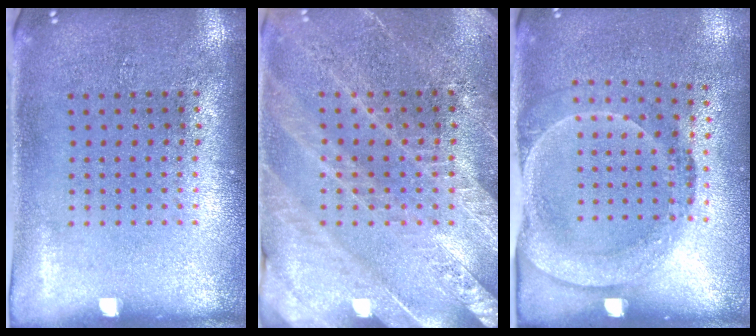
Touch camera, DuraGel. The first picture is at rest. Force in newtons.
{"total": 2.8, "press": 2.7, "slide": 0.7}
{"total": 1.6, "press": 1.2, "slide": 1.1}